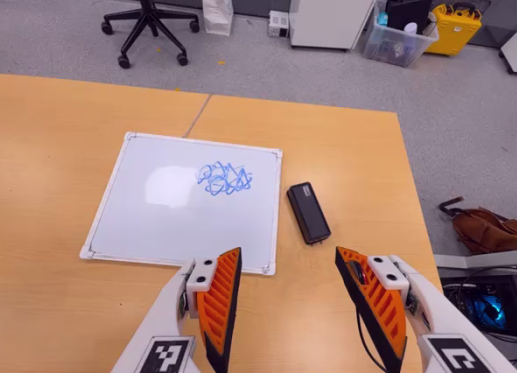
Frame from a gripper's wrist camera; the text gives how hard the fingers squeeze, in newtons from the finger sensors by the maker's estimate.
{"total": 0.0}